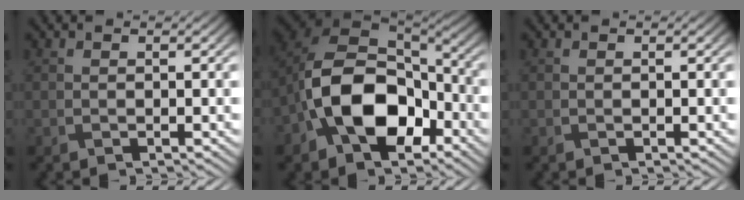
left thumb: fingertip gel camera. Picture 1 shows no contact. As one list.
[{"total": 13.6, "force": [-4.8, 8.6, 9.4], "torque": [-0.184, -0.008, -0.106]}, {"total": 0.0}]